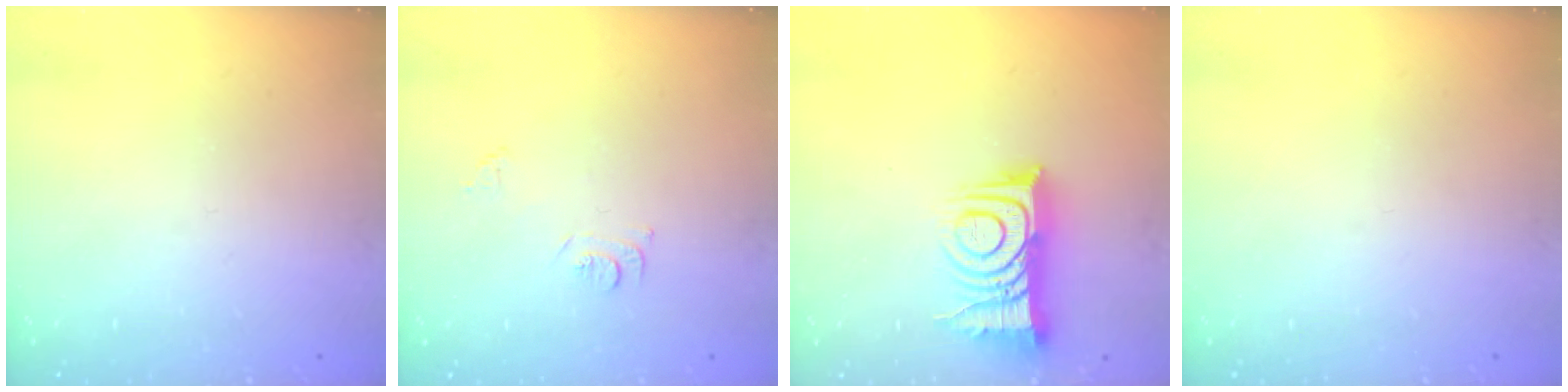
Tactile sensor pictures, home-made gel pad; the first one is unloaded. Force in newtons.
{"total": 5.6, "press": 5.6, "slide": 0.7}
{"total": 11.9, "press": 11.8, "slide": 1.0}
{"total": 0.0}